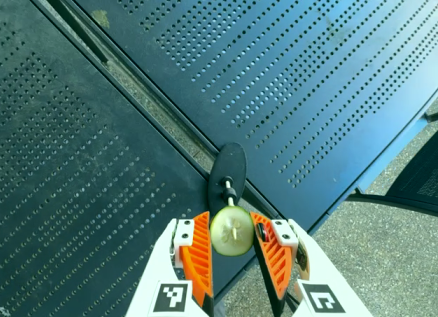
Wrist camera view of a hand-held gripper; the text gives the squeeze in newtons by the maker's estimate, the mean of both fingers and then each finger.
{"total": 7.9, "left": 7.3, "right": 8.5}